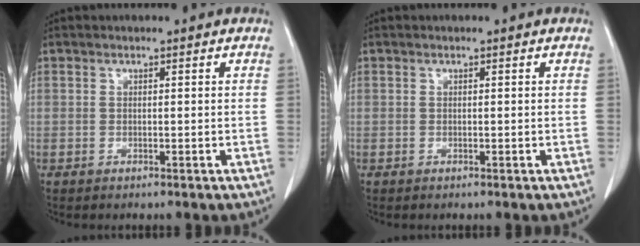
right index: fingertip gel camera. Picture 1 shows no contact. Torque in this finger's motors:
{"motor_torque": [0.00, 0.00, 0.00, 0.00]}